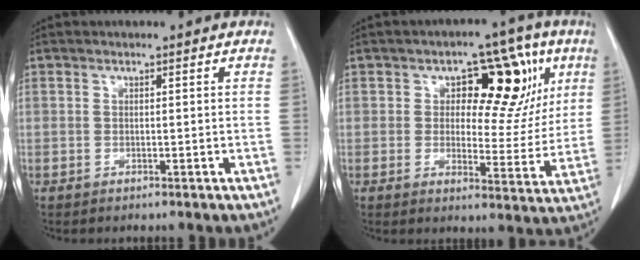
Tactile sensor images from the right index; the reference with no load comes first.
{"total": 14.2, "force": [5.3, 7.5, 10.9], "torque": [-0.127, 0.028, 0.075]}